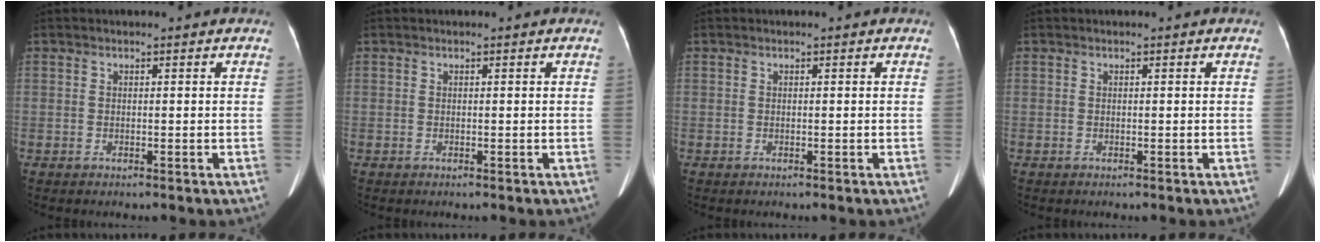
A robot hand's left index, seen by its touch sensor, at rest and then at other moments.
{"total": 0.0}
{"total": 0.0}
{"total": 0.0}